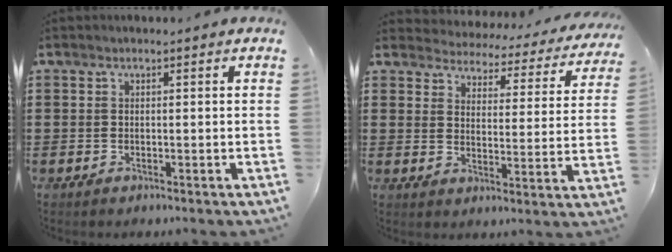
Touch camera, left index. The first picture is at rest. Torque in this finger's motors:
{"motor_torque": [1.19, -0.95, 0.15, 0.00]}